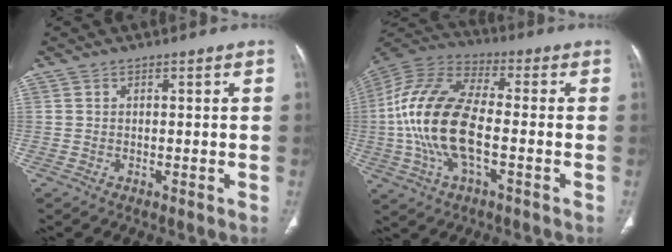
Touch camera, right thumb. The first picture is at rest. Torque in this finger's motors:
{"motor_torque": [2.54, 2.46, 2.60, -0.16, 0.68]}